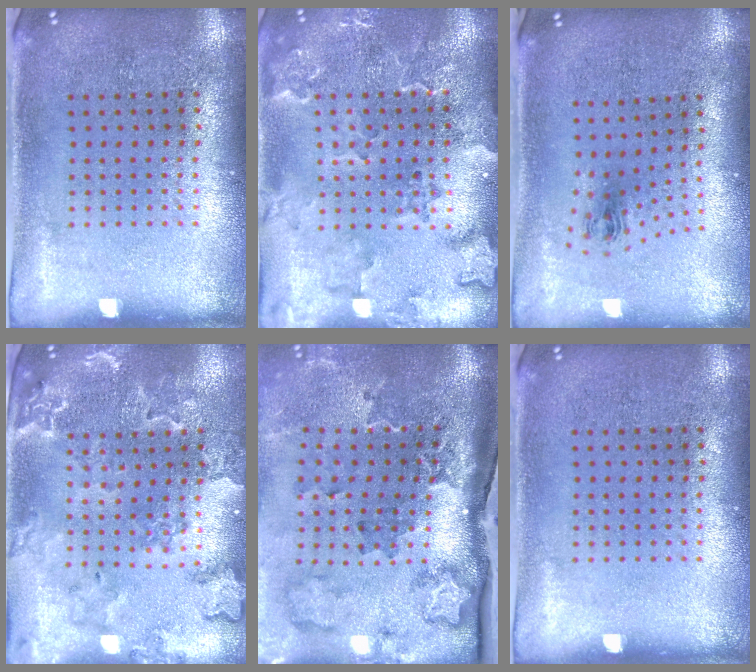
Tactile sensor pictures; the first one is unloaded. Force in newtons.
{"total": 2.4, "press": 2.2, "slide": 0.9}
{"total": 1.0, "press": 0.5, "slide": 0.9}
{"total": 1.8, "press": 1.8, "slide": 0.2}
{"total": 3.0, "press": 2.2, "slide": 2.0}
{"total": 0.0}